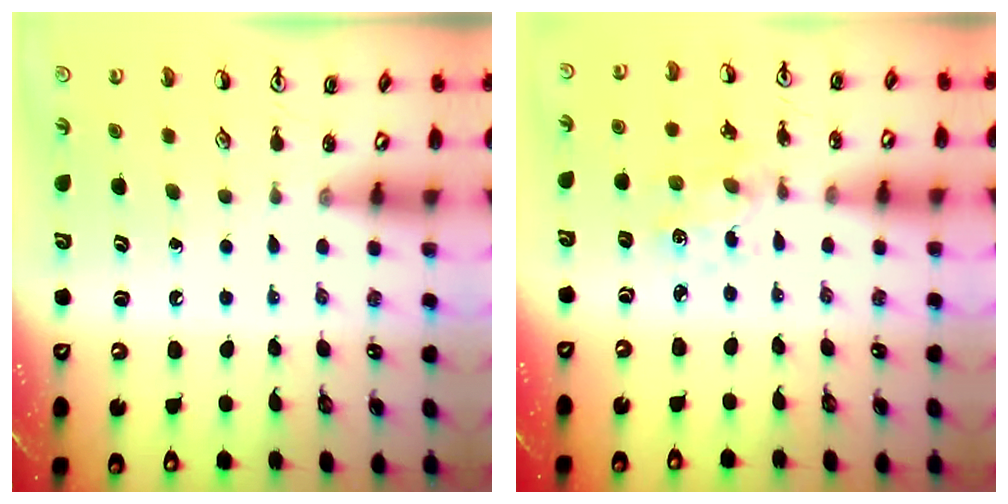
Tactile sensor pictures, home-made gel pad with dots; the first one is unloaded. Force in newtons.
{"total": 1.9, "press": 1.9, "slide": 0.3}